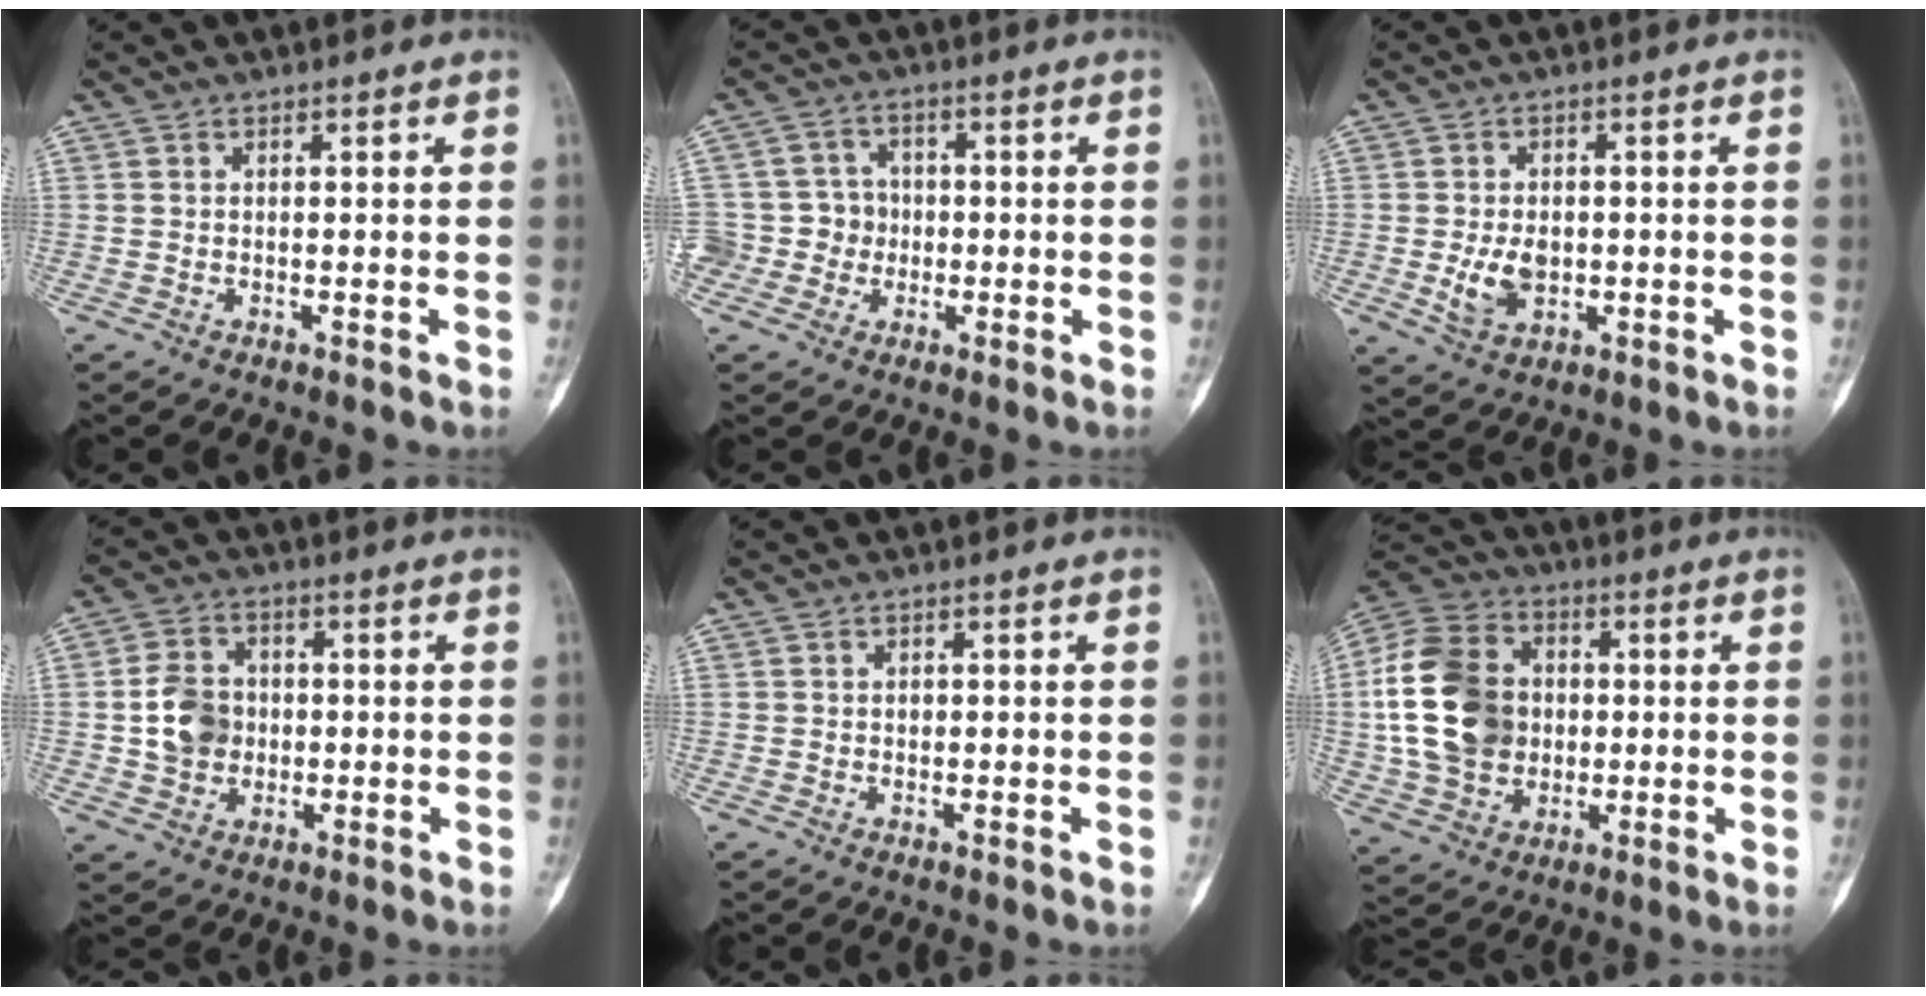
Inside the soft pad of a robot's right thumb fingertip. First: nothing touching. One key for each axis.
{"total": 7.2, "fx": -1.4, "fy": 7.0, "fz": 1.0, "tx": 0.022, "ty": 0.018, "tz": -0.028}
{"total": 6.1, "fx": -0.7, "fy": 4.2, "fz": 4.4, "tx": -0.066, "ty": -0.003, "tz": -0.006}
{"total": 8.5, "fx": -0.2, "fy": 7.0, "fz": 4.7, "tx": -0.059, "ty": 0.010, "tz": -0.005}
{"total": 0.7, "fx": 0.1, "fy": 0.6, "fz": 0.3, "tx": 0.005, "ty": 0.002, "tz": 0.000}
{"total": 19.2, "fx": 1.1, "fy": 14.9, "fz": 12.0, "tx": -0.214, "ty": 0.016, "tz": 0.020}